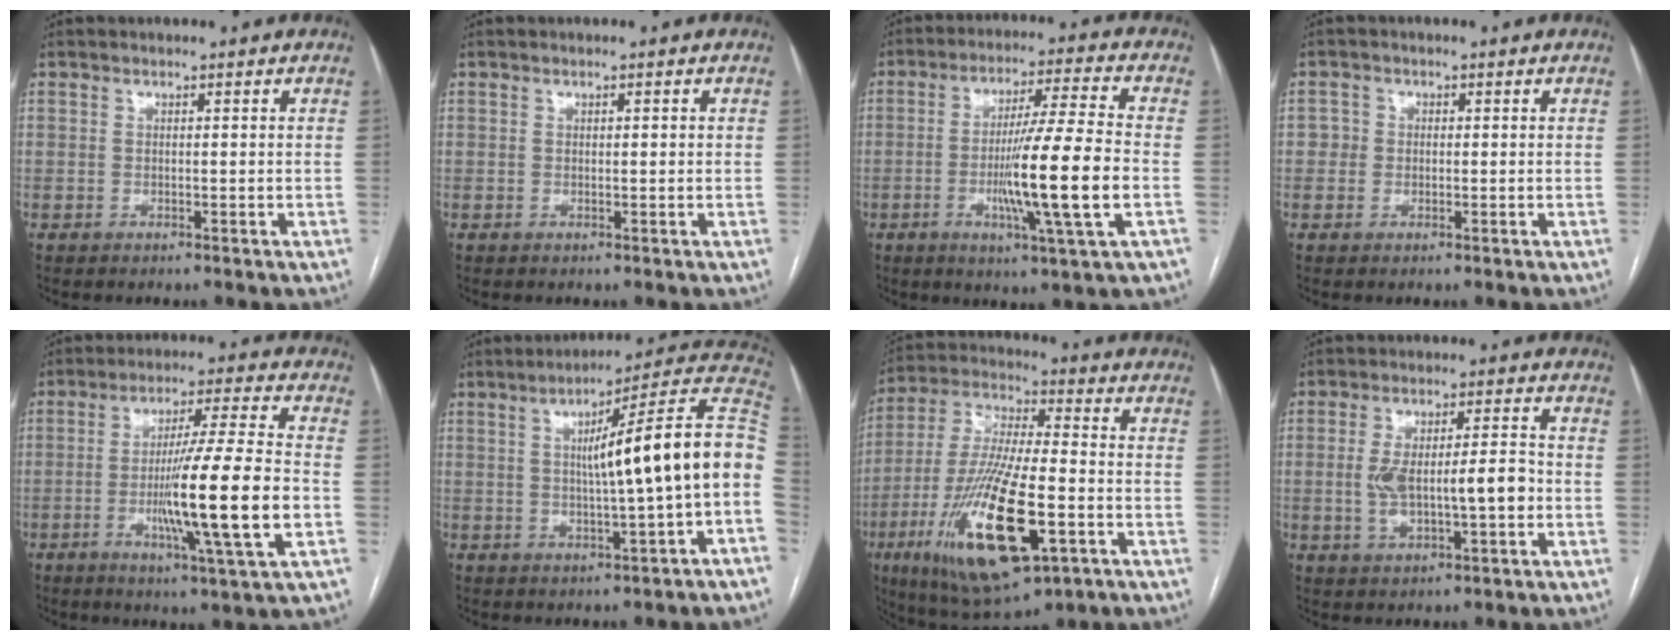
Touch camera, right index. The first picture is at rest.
{"total": 0.7, "force": [0.2, 0.3, 0.7], "torque": [-0.011, 0.002, 0.003]}
{"total": 14.1, "force": [-2.9, -0.8, 13.8], "torque": [-0.243, -0.013, -0.055]}
{"total": 2.0, "force": [0.0, 2.0, 0.2], "torque": [0.005, 0.009, -0.003]}
{"total": 16.0, "force": [-3.4, -0.6, 15.7], "torque": [-0.269, -0.014, -0.062]}
{"total": 17.2, "force": [0.4, 0.0, 17.2], "torque": [-0.225, 0.035, 0.001]}
{"total": 21.7, "force": [-7.5, 5.3, 19.7], "torque": [-0.420, -0.031, -0.123]}
{"total": 9.7, "force": [-1.1, 3.0, 9.2], "torque": [-0.173, 0.020, -0.010]}